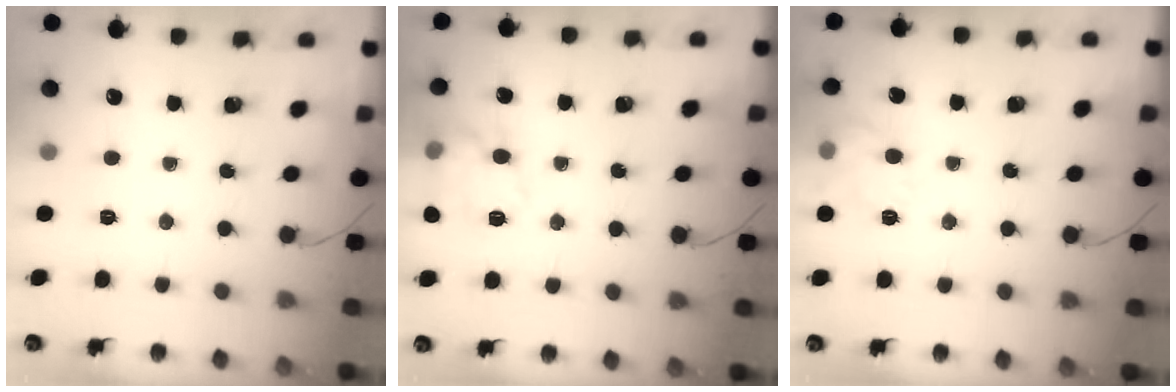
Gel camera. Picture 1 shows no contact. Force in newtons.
{"total": 13.4, "press": 13.4, "slide": 0.4}
{"total": 7.0, "press": 7.0, "slide": 0.7}